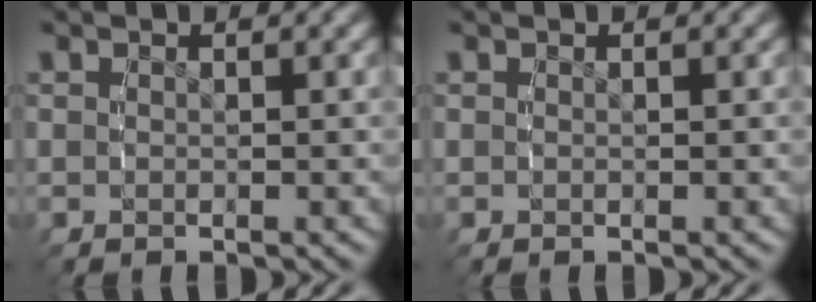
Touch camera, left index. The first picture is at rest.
{"total": 0.0}